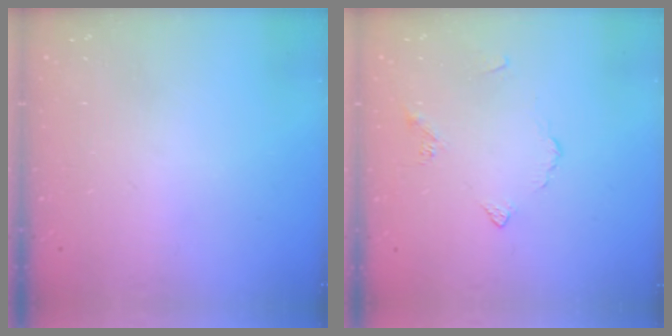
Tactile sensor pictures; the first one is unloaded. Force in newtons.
{"total": 3.5, "press": 3.4, "slide": 0.7}